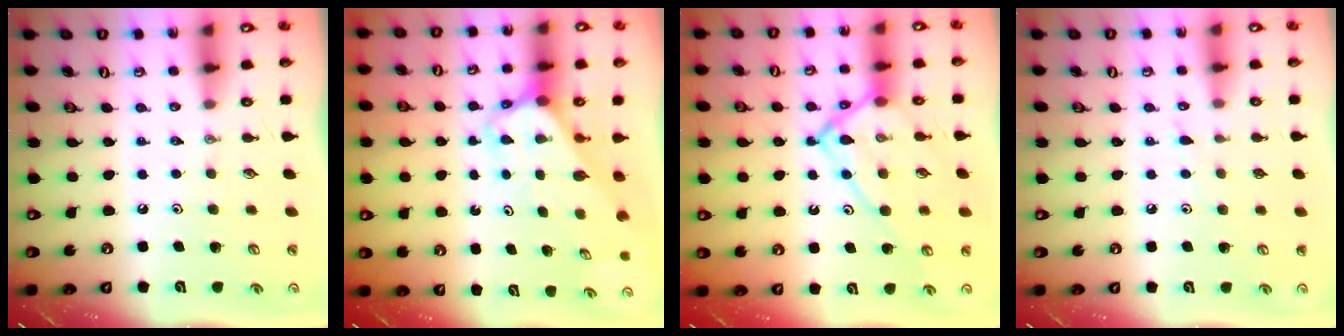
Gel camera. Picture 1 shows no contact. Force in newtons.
{"total": 2.7, "press": 2.7, "slide": 0.1}
{"total": 14.9, "press": 14.8, "slide": 1.2}
{"total": 4.9, "press": 4.8, "slide": 0.7}